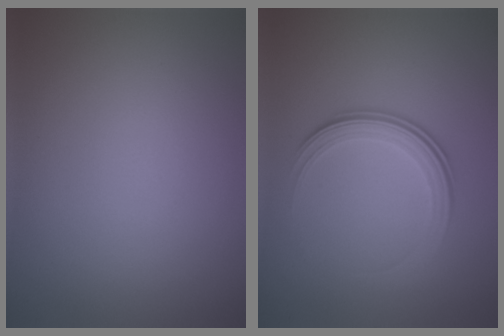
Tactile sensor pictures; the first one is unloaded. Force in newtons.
{"total": 3.6, "press": 2.4, "slide": 2.7}